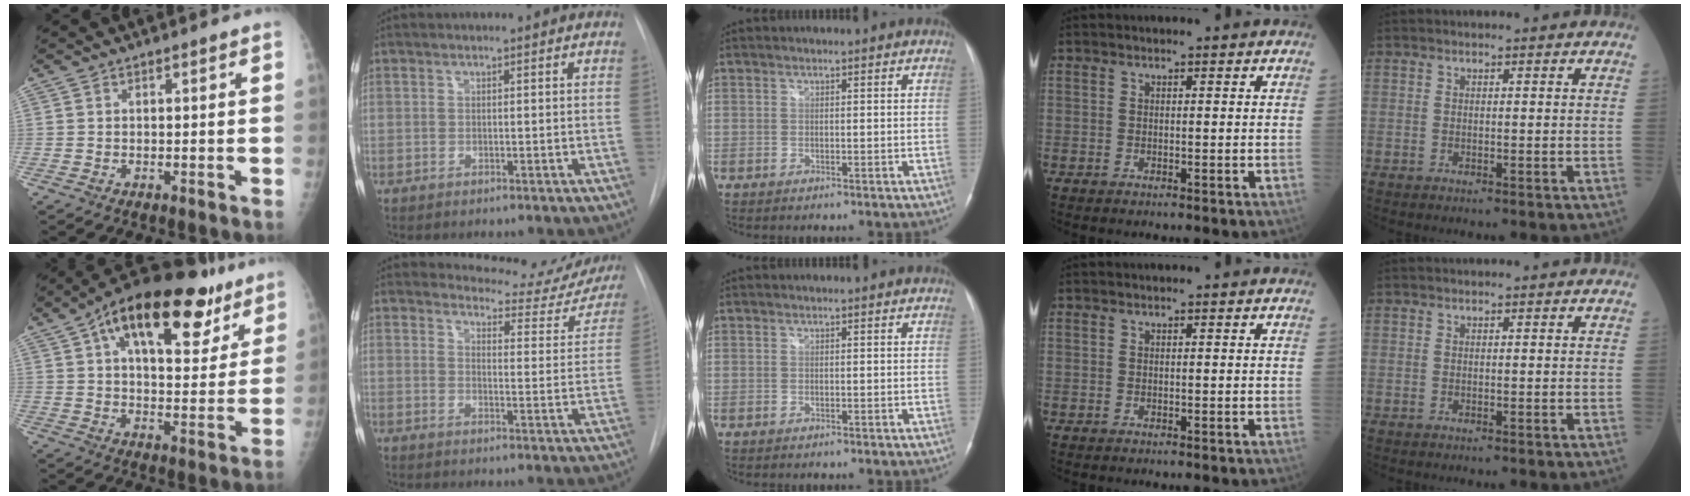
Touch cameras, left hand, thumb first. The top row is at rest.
{"thumb": {"total": 23.7, "force": [12.7, 11.1, 16.8], "torque": [-0.230, -0.006, 0.192]}, "index": {"total": 12.0, "force": [11.6, 3.0, 0.4], "torque": [0.017, -0.060, 0.114]}}